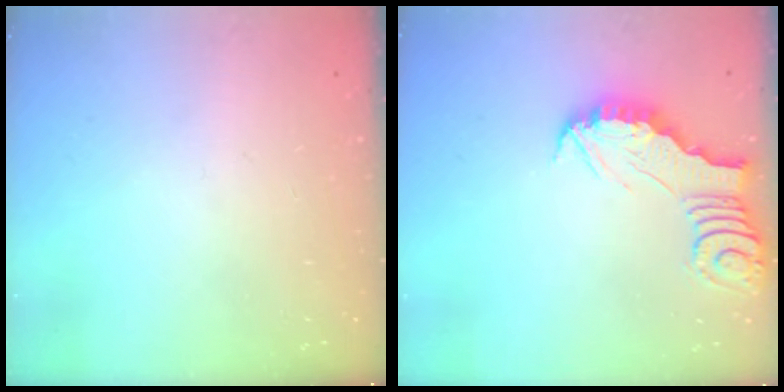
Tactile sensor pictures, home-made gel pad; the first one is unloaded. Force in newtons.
{"total": 2.8, "press": 2.8, "slide": 0.2}